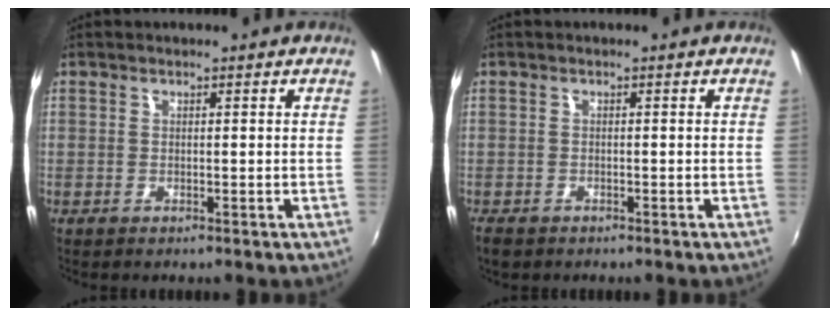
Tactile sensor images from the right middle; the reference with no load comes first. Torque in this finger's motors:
{"motor_torque": [0.34, -0.31, 0.09, 0.02]}